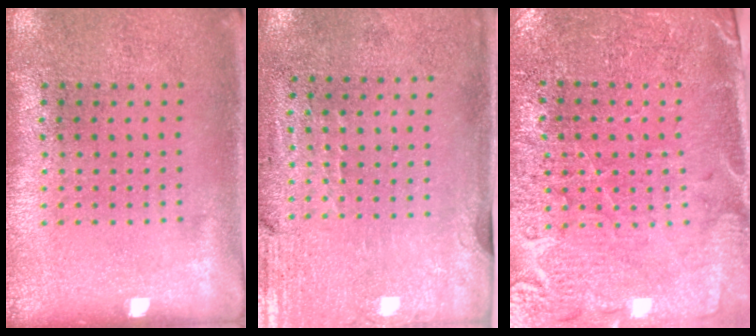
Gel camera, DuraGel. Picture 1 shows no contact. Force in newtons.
{"total": 2.9, "press": 2.5, "slide": 1.5}
{"total": 3.3, "press": 3.2, "slide": 0.8}